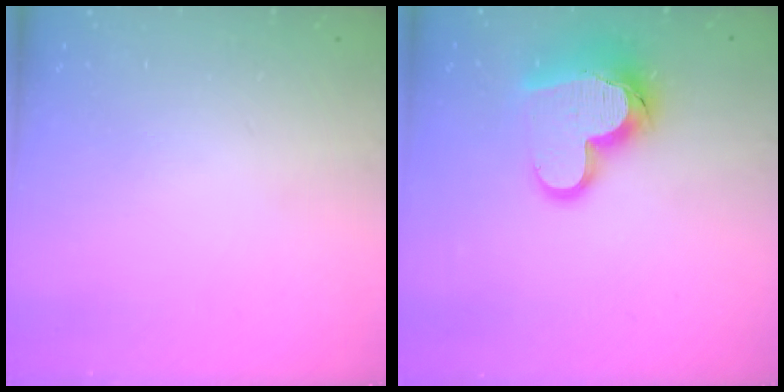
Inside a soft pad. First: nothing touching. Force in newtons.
{"total": 16.3, "press": 16.2, "slide": 1.8}